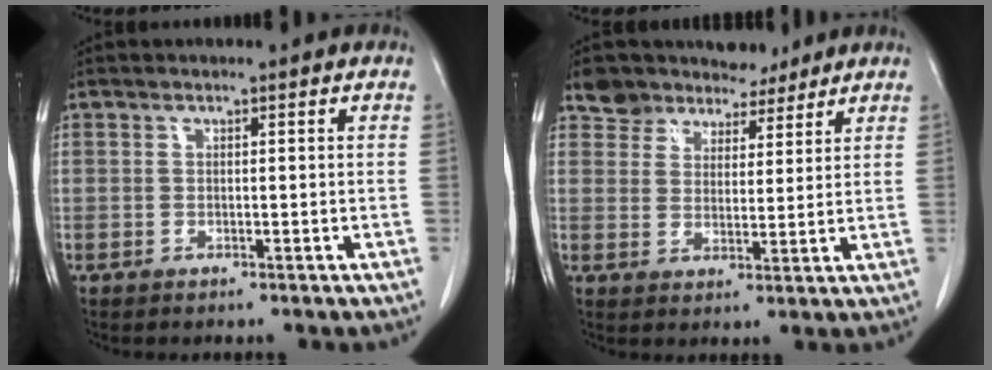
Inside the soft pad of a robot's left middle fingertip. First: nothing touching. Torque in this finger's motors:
{"motor_torque": [0.39, -0.55, 0.01, 0.01]}